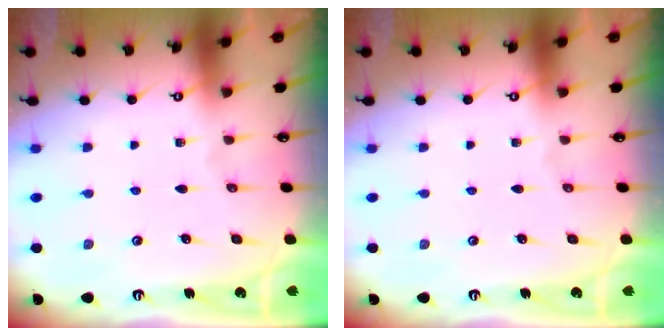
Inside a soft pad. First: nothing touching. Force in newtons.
{"total": 0.0}